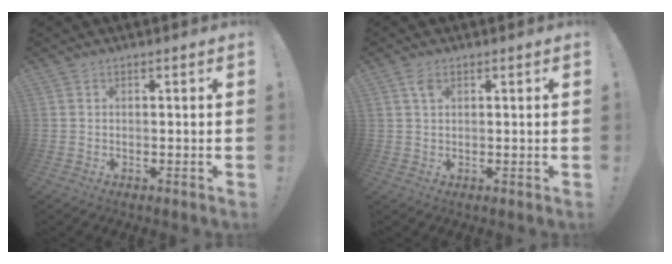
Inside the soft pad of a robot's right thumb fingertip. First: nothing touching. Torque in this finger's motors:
{"motor_torque": [0.20, 0.62, 0.48, 0.03, 0.07]}